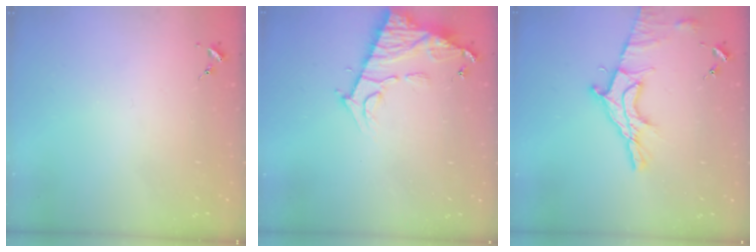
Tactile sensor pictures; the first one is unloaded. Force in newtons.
{"total": 11.7, "press": 11.6, "slide": 0.8}
{"total": 13.5, "press": 13.4, "slide": 1.3}